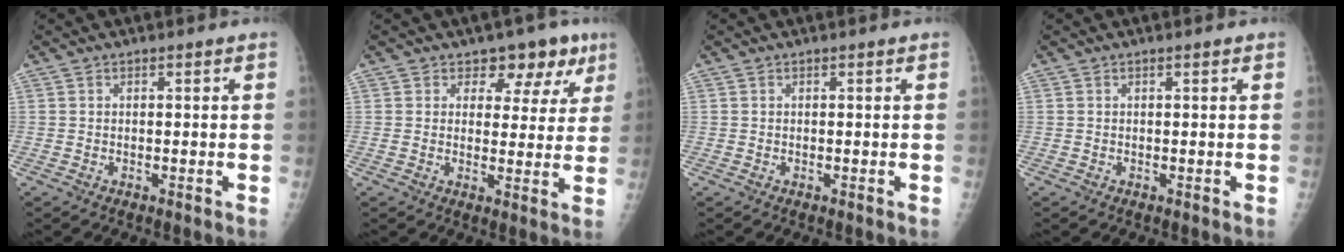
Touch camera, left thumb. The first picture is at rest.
{"total": 7.5, "force": [4.7, 5.0, 3.1], "torque": [0.008, -0.015, 0.055]}
{"total": 0.0}
{"total": 0.0}